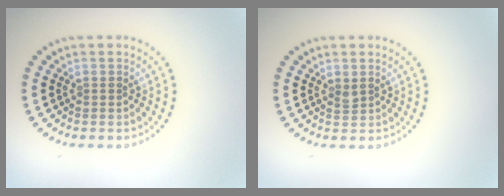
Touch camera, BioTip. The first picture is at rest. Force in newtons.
{"total": 0.6, "press": 0.5, "slide": 0.4}